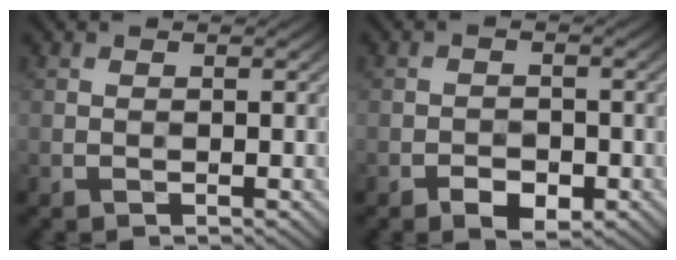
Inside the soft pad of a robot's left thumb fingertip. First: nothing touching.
{"total": 2.9, "force": [-1.8, 1.5, 1.6], "torque": [-0.025, -0.002, -0.026]}